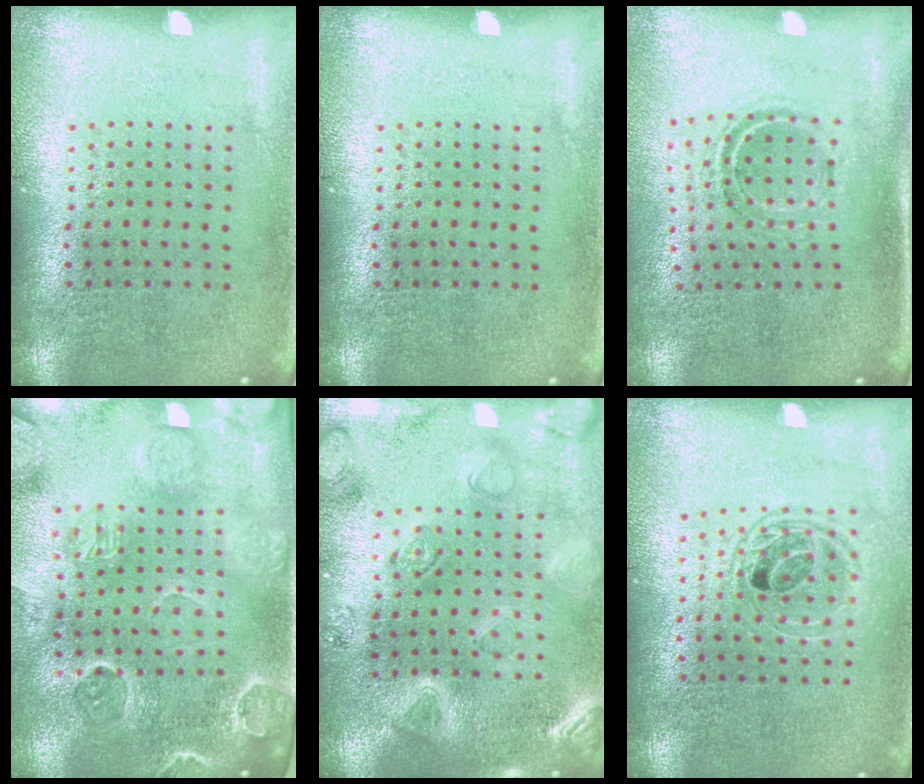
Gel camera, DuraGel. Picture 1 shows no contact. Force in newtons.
{"total": 0.0}
{"total": 1.0, "press": 0.9, "slide": 0.3}
{"total": 3.2, "press": 3.2, "slide": 0.5}
{"total": 3.0, "press": 2.9, "slide": 0.8}
{"total": 1.4, "press": 1.3, "slide": 0.7}